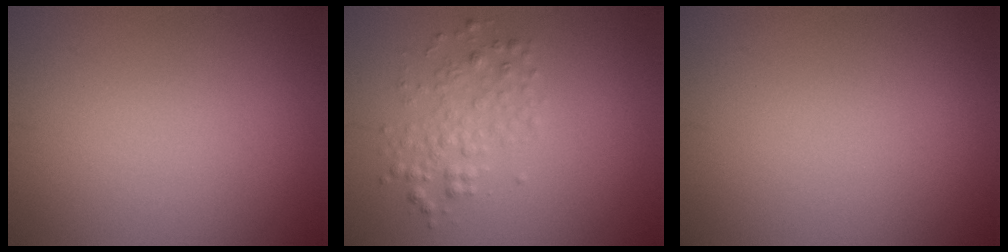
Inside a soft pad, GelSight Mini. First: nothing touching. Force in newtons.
{"total": 2.4, "press": 2.4, "slide": 0.1}
{"total": 0.0}